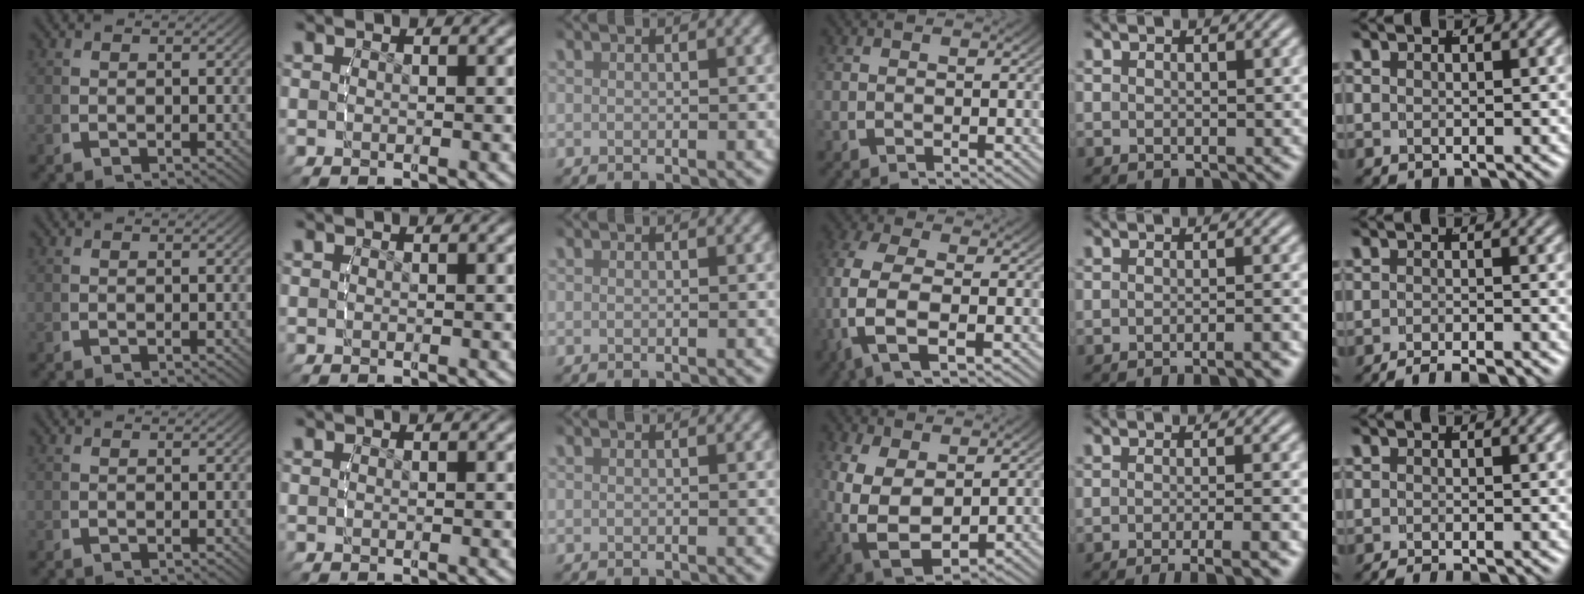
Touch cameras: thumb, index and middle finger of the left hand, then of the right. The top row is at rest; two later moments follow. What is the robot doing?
{"motion": "lift_and_place", "object": "bandage"}